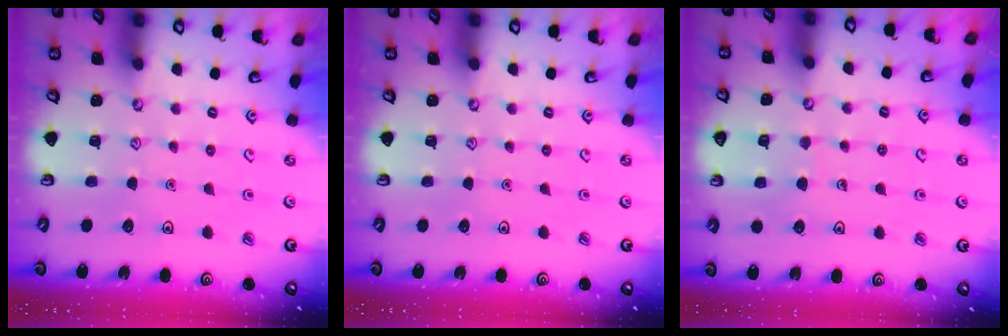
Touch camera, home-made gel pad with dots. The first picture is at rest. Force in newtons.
{"total": 0.0}
{"total": 4.6, "press": 4.6, "slide": 0.3}